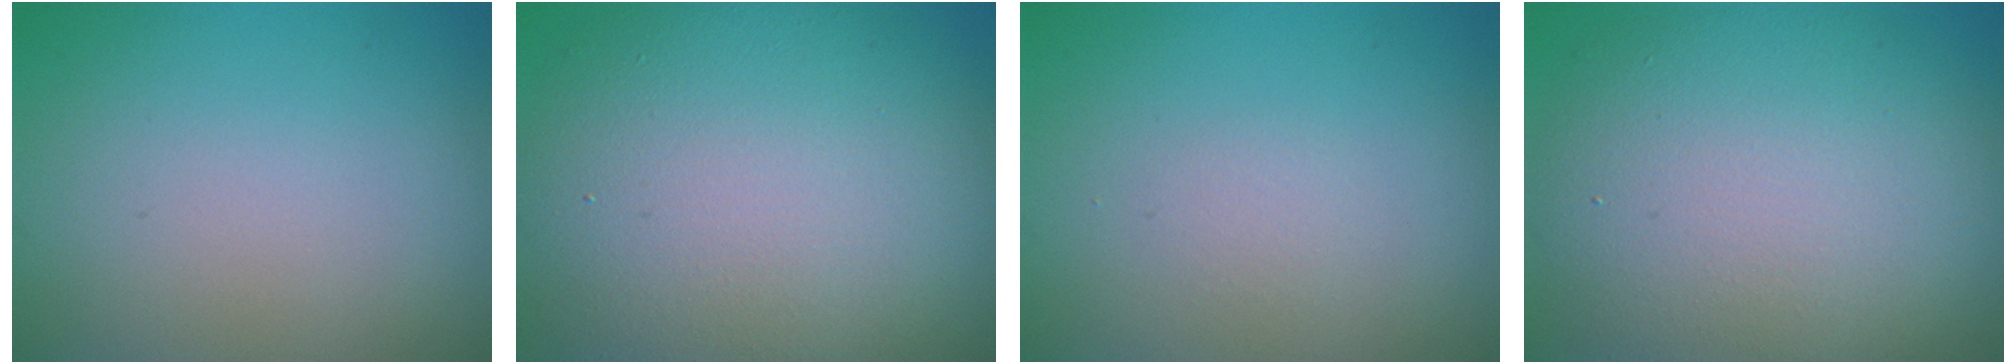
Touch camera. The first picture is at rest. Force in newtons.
{"total": 13.3, "press": 13.2, "slide": 1.3}
{"total": 0.0}
{"total": 11.1, "press": 11.1, "slide": 0.5}